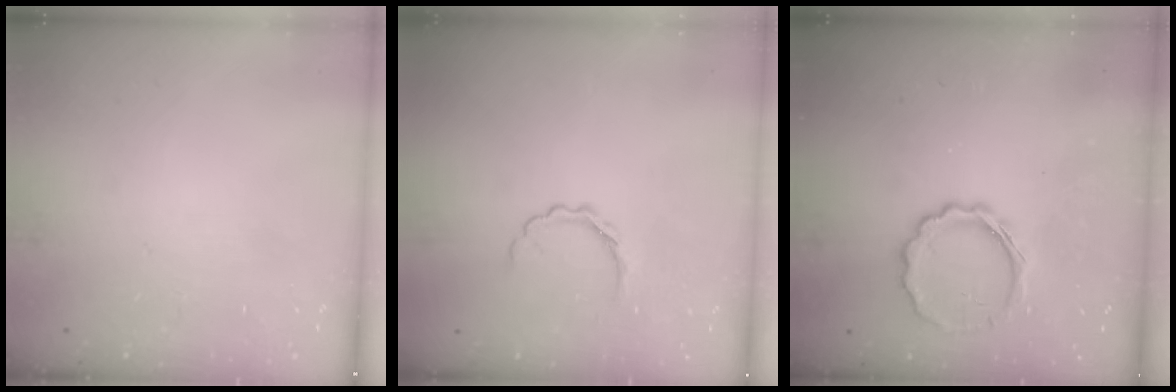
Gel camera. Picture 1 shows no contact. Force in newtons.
{"total": 4.6, "press": 4.4, "slide": 1.2}
{"total": 8.9, "press": 8.8, "slide": 1.6}